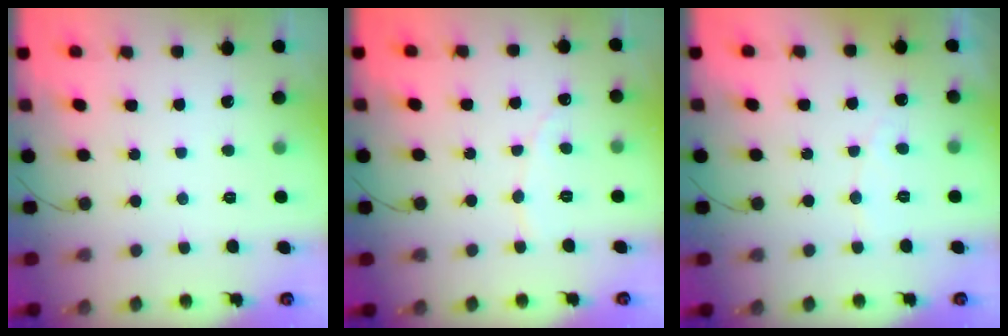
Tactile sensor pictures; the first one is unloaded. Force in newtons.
{"total": 2.5, "press": 2.5, "slide": 0.1}
{"total": 3.7, "press": 3.6, "slide": 0.2}